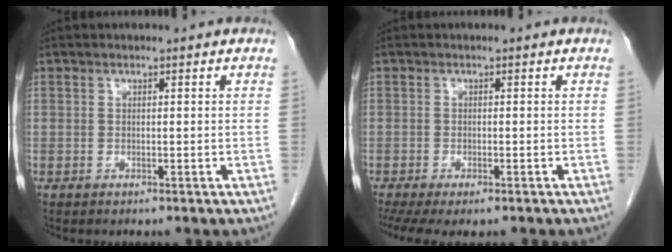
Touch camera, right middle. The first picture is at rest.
{"total": 8.5, "force": [-6.3, 2.9, 4.8], "torque": [-0.086, -0.007, -0.094]}